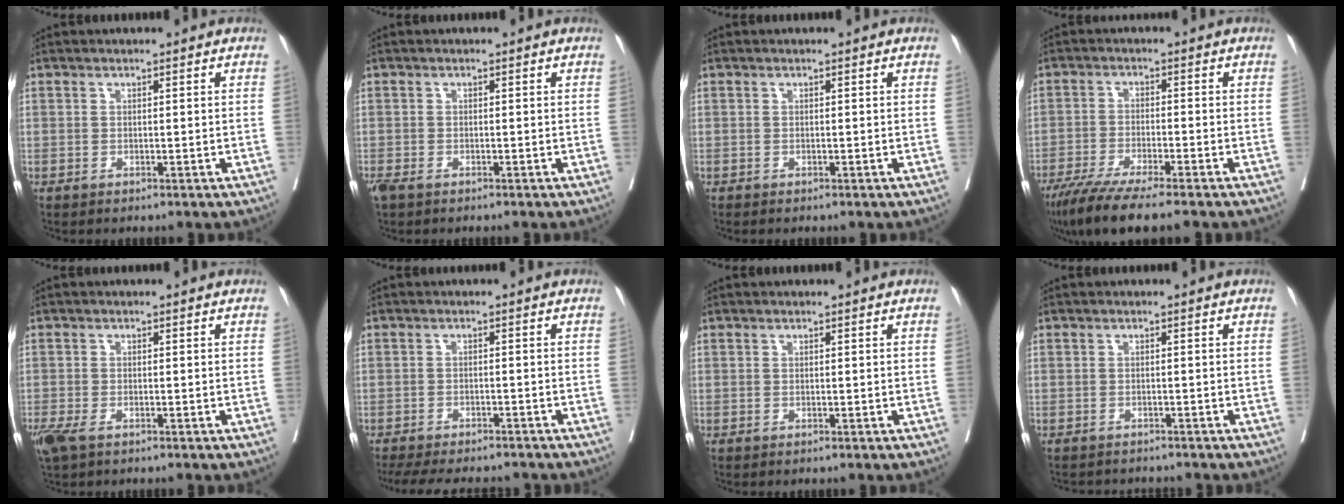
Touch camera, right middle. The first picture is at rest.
{"total": 2.5, "force": [-1.7, 1.0, 1.5], "torque": [-0.034, -0.008, -0.031]}
{"total": 0.0}
{"total": 9.8, "force": [-7.9, 0.0, 5.9], "torque": [-0.091, -0.027, -0.130]}
{"total": 4.4, "force": [-2.8, 1.8, 2.9], "torque": [-0.064, -0.012, -0.052]}
{"total": 13.6, "force": [-12.1, 3.0, 5.4], "torque": [-0.110, -0.012, -0.161]}
{"total": 0.0}
{"total": 4.3, "force": [-4.2, 0.7, 0.7], "torque": [-0.001, -0.004, -0.056]}